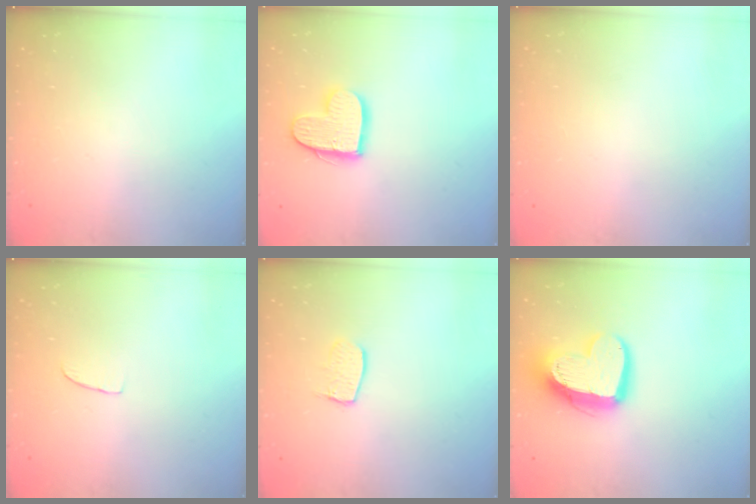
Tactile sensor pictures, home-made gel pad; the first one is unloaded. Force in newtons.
{"total": 13.4, "press": 13.3, "slide": 1.2}
{"total": 0.0}
{"total": 2.6, "press": 2.6, "slide": 0.2}
{"total": 6.8, "press": 6.8, "slide": 0.3}
{"total": 15.6, "press": 15.5, "slide": 1.6}